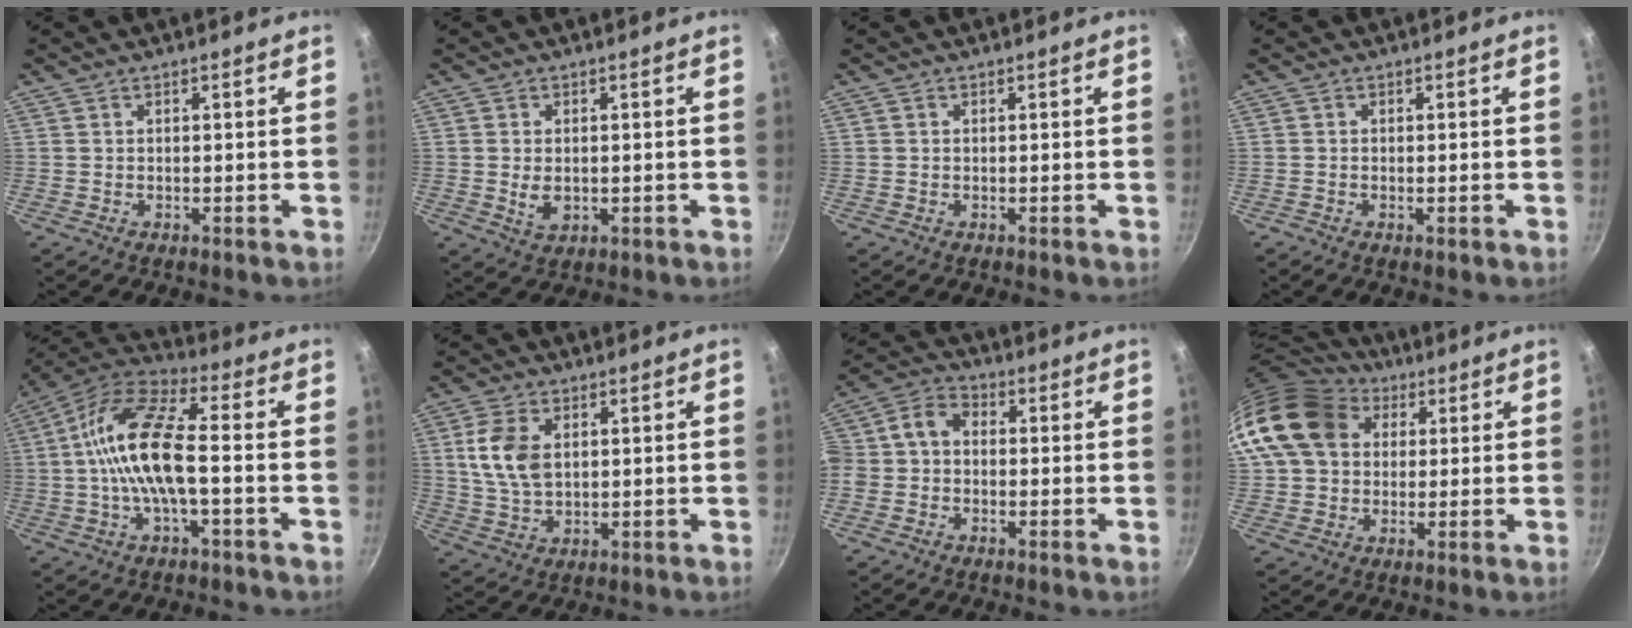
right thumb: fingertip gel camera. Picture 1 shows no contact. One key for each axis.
{"total": 3.9, "fx": -0.2, "fy": 2.6, "fz": 2.9, "tx": -0.050, "ty": -0.006, "tz": 0.002}
{"total": 0.0}
{"total": 0.6, "fx": -0.3, "fy": 0.3, "fz": 0.5, "tx": -0.009, "ty": 0.001, "tz": -0.006}
{"total": 15.0, "fx": -1.4, "fy": 5.5, "fz": 13.9, "tx": -0.267, "ty": 0.038, "tz": -0.045}
{"total": 8.9, "fx": 1.9, "fy": 5.7, "fz": 6.6, "tx": -0.119, "ty": -0.007, "tz": 0.039}
{"total": 7.8, "fx": -1.1, "fy": 6.1, "fz": 4.7, "tx": -0.084, "ty": 0.032, "tz": -0.042}
{"total": 16.7, "fx": 4.6, "fy": 13.1, "fz": 9.2, "tx": -0.158, "ty": 0.022, "tz": 0.072}